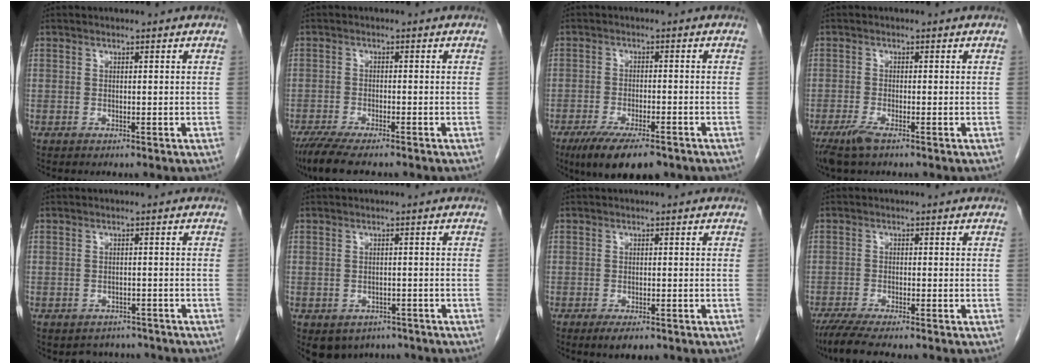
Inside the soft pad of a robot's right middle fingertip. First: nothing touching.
{"total": 8.2, "force": [-6.6, 1.3, 4.7], "torque": [-0.080, -0.020, -0.107]}
{"total": 10.1, "force": [-7.2, 2.7, 6.6], "torque": [-0.107, -0.018, -0.111]}
{"total": 3.1, "force": [-2.1, 0.4, 2.3], "torque": [-0.052, -0.008, -0.042]}
{"total": 4.2, "force": [-3.6, 2.1, 0.0], "torque": [0.002, 0.008, -0.046]}
{"total": 5.4, "force": [-3.8, 3.7, 1.2], "torque": [-0.013, 0.006, -0.046]}
{"total": 2.9, "force": [-1.9, 0.9, 2.0], "torque": [-0.033, -0.006, -0.025]}
{"total": 6.4, "force": [-5.2, 0.0, 3.7], "torque": [-0.065, -0.020, -0.088]}